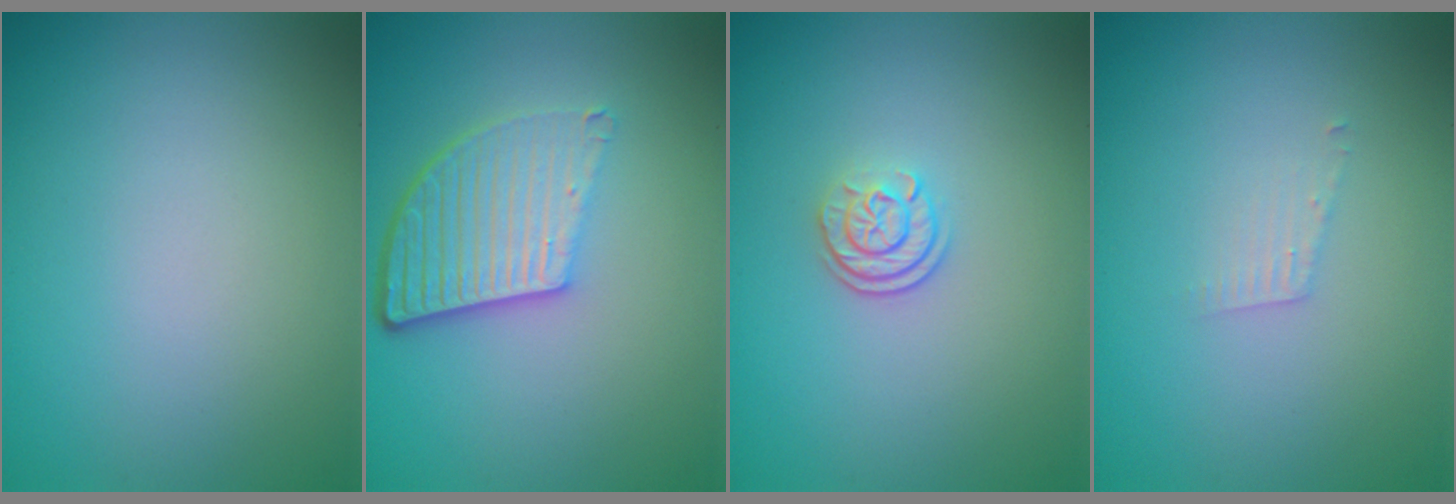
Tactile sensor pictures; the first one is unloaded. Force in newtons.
{"total": 5.5, "press": 3.9, "slide": 3.9}
{"total": 2.1, "press": 1.7, "slide": 1.3}
{"total": 0.9, "press": 0.9, "slide": 0.1}